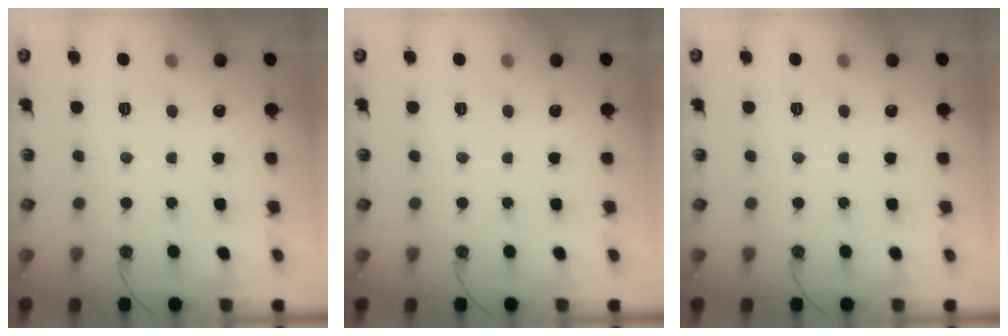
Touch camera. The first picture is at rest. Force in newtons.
{"total": 0.0}
{"total": 0.0}